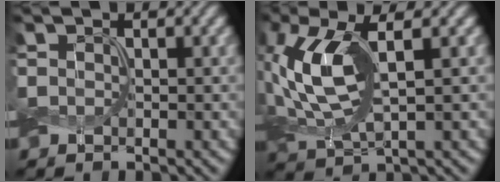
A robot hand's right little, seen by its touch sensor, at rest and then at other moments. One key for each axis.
{"total": 7.9, "fx": 0.3, "fy": 3.7, "fz": 6.9, "tx": -0.171, "ty": 0.003, "tz": 0.008}